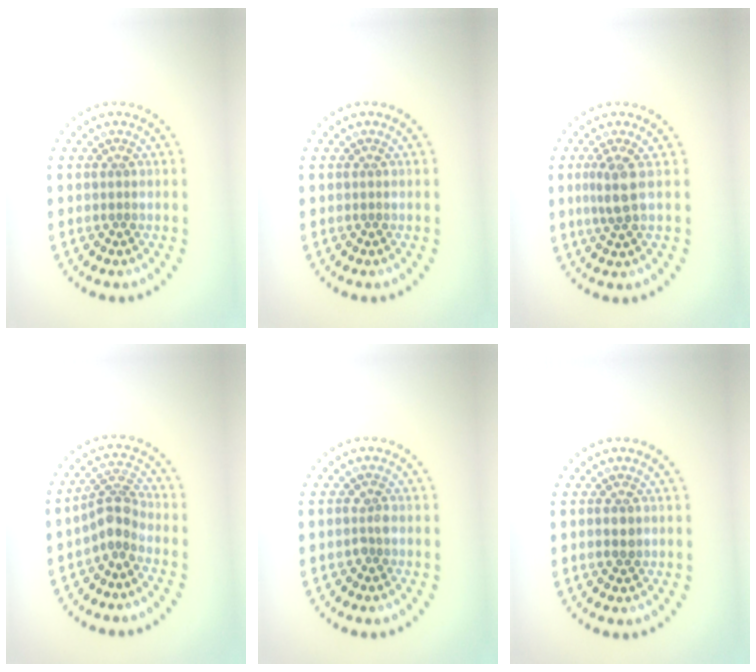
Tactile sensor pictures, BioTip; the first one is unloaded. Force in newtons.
{"total": 0.0}
{"total": 2.2, "press": 1.8, "slide": 1.2}
{"total": 2.9, "press": 2.2, "slide": 1.9}
{"total": 0.9, "press": 0.8, "slide": 0.3}
{"total": 1.4, "press": 1.4, "slide": 0.1}